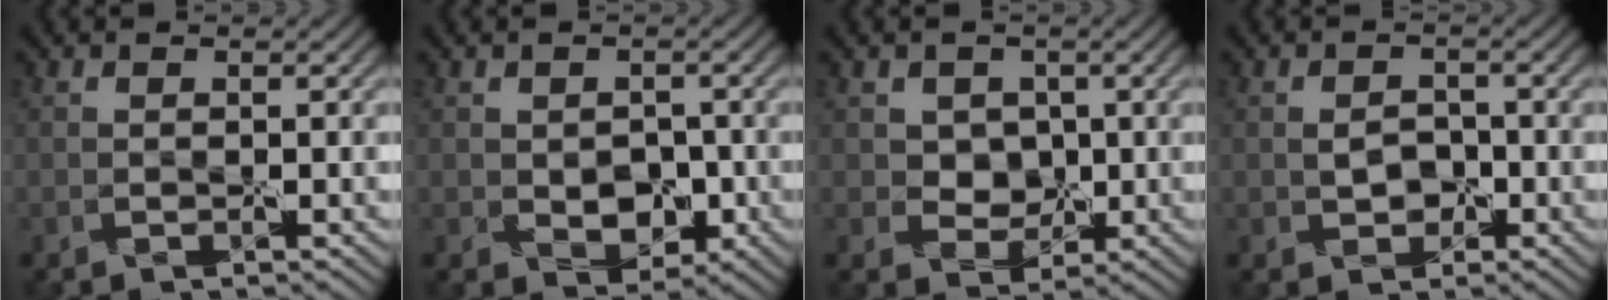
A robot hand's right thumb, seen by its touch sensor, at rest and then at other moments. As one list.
[{"total": 2.2, "force": [-0.5, 1.8, 1.1], "torque": [-0.011, -0.003, -0.010]}, {"total": 2.4, "force": [1.1, 2.1, 0.1], "torque": [-0.005, 0.000, 0.011]}, {"total": 1.1, "force": [-0.4, 1.0, 0.1], "torque": [0.000, 0.005, -0.008]}]